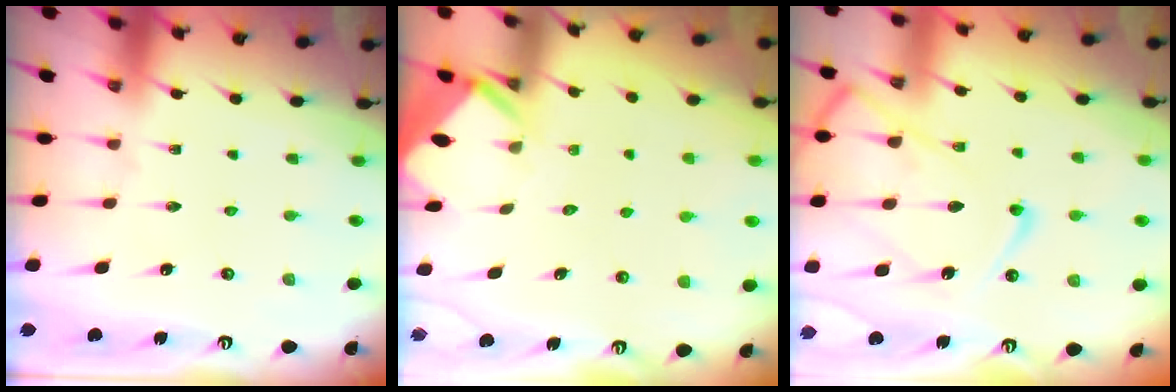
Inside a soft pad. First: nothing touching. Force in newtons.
{"total": 3.0, "press": 3.0, "slide": 0.3}
{"total": 13.4, "press": 13.3, "slide": 1.6}